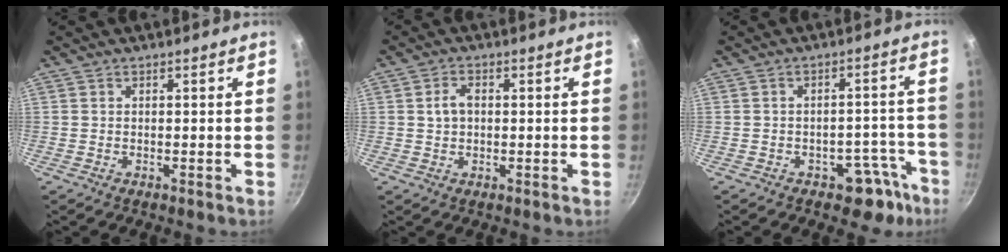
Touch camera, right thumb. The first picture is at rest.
{"total": 3.2, "force": [0.3, 2.2, 2.3], "torque": [-0.042, 0.009, 0.006]}
{"total": 7.6, "force": [-4.9, 4.4, 3.9], "torque": [-0.018, 0.050, -0.059]}